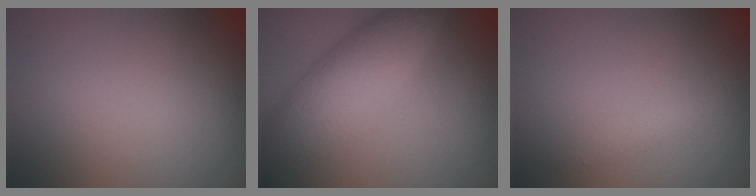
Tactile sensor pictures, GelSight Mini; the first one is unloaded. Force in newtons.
{"total": 7.0, "press": 7.0, "slide": 0.0}
{"total": 1.1, "press": 1.1, "slide": 0.0}